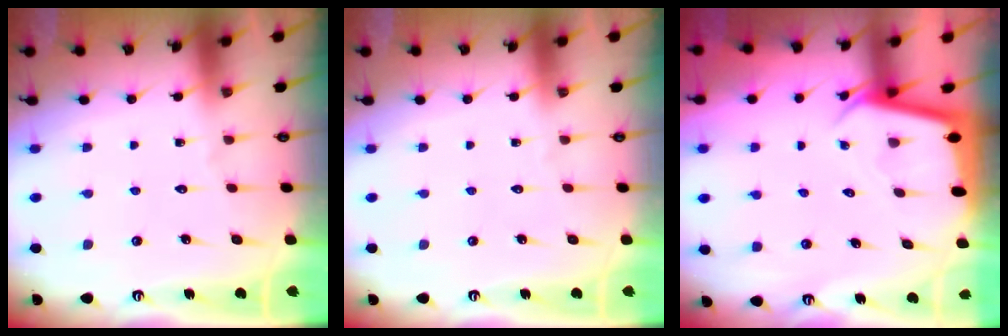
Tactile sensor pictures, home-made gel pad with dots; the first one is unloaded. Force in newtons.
{"total": 0.0}
{"total": 2.7, "press": 2.7, "slide": 0.1}